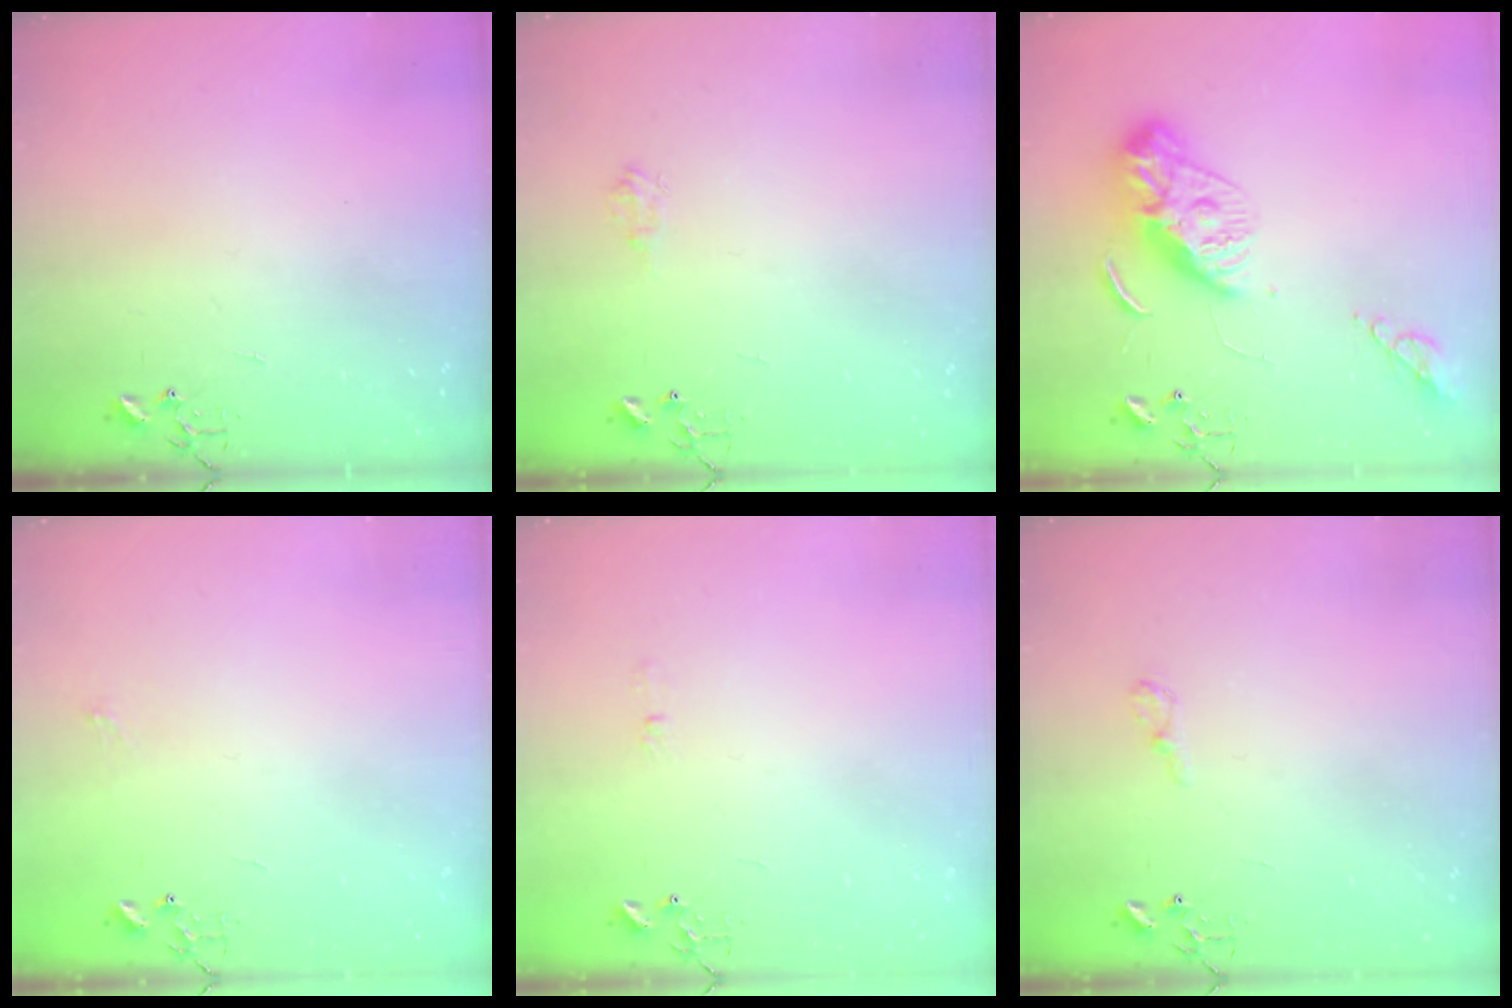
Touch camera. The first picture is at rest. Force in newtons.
{"total": 6.1, "press": 6.1, "slide": 0.8}
{"total": 11.6, "press": 11.6, "slide": 1.0}
{"total": 5.0, "press": 5.0, "slide": 0.7}
{"total": 3.3, "press": 3.2, "slide": 0.4}
{"total": 7.3, "press": 7.3, "slide": 0.9}